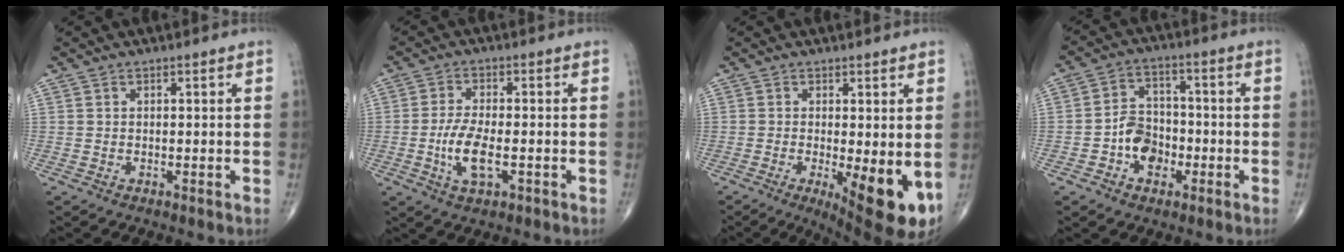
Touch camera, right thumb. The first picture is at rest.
{"total": 7.2, "force": [-1.8, 3.0, 6.3], "torque": [-0.130, 0.003, -0.032]}
{"total": 10.6, "force": [-2.5, 3.2, 9.8], "torque": [-0.136, -0.024, -0.027]}
{"total": 8.0, "force": [-2.6, 6.0, 4.6], "torque": [-0.046, 0.030, -0.052]}